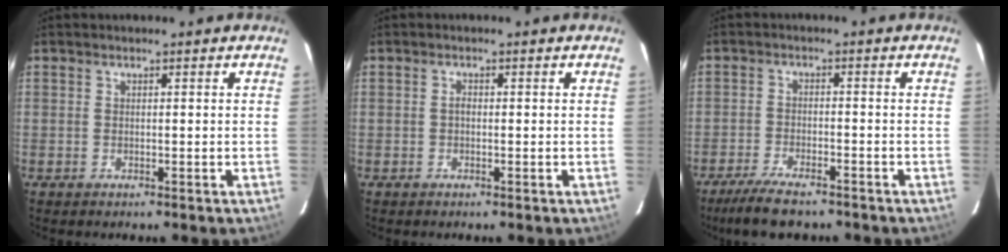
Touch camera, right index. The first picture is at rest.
{"total": 0.7, "force": [-0.2, 0.5, 0.5], "torque": [-0.009, 0.005, -0.005]}
{"total": 8.9, "force": [-7.3, 2.2, 4.6], "torque": [-0.114, -0.020, -0.126]}